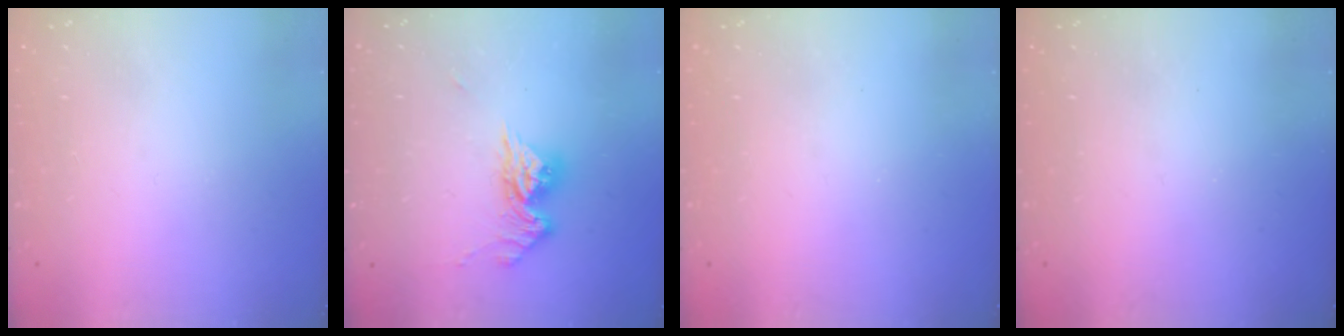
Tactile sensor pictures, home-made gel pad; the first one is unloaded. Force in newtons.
{"total": 10.3, "press": 10.3, "slide": 1.0}
{"total": 0.0}
{"total": 0.0}